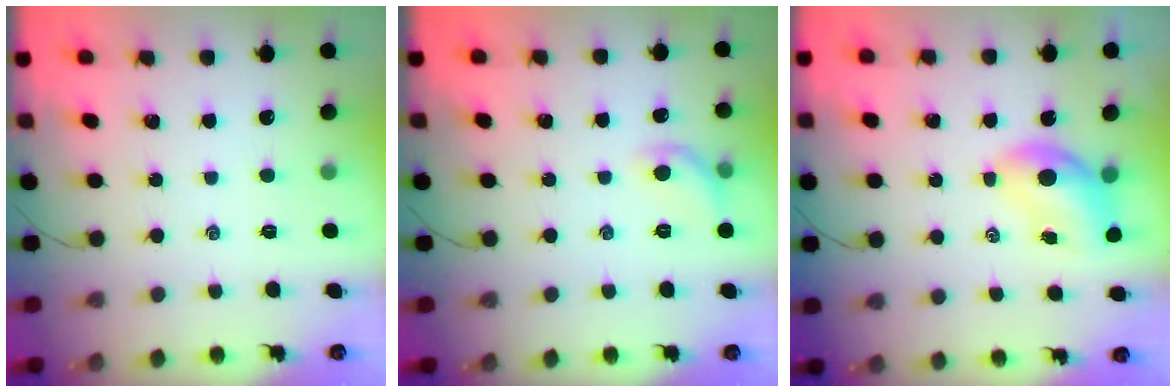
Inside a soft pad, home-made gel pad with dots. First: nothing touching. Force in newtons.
{"total": 6.4, "press": 6.3, "slide": 1.2}
{"total": 6.7, "press": 6.6, "slide": 0.8}